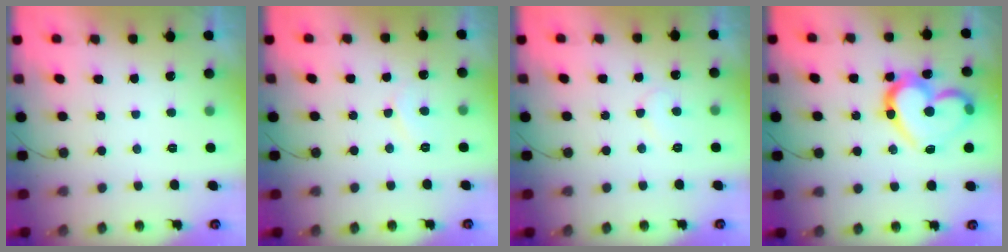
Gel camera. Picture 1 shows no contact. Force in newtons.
{"total": 4.9, "press": 4.9, "slide": 0.5}
{"total": 6.8, "press": 6.8, "slide": 0.4}
{"total": 18.6, "press": 18.5, "slide": 1.8}